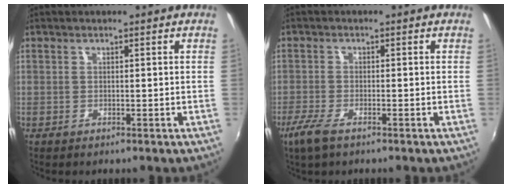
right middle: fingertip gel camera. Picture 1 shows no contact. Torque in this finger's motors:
{"motor_torque": [0.70, -0.79, 0.09, 0.09]}